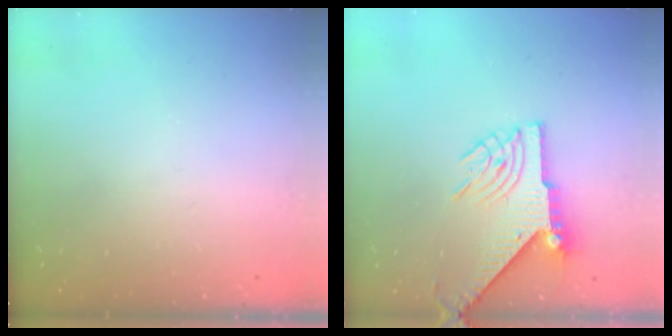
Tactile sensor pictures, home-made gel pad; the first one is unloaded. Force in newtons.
{"total": 8.8, "press": 8.7, "slide": 1.3}